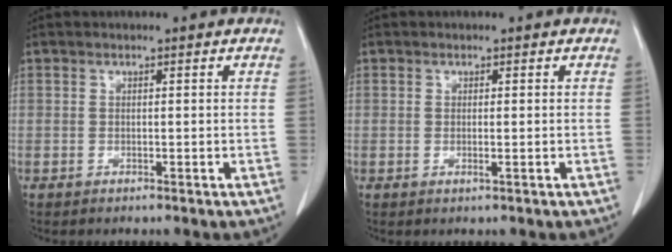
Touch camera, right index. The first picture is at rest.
{"total": 0.8, "force": [-0.1, 0.0, 0.8], "torque": [-0.017, -0.003, -0.002]}